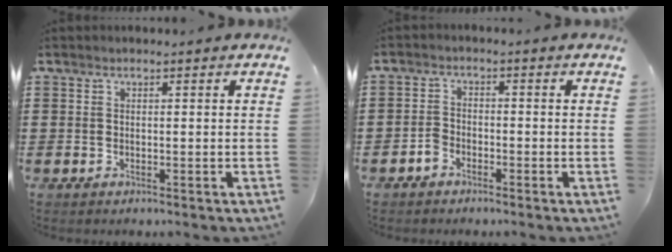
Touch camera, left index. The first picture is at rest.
{"total": 2.3, "force": [-1.7, 1.2, 0.9], "torque": [-0.019, 0.005, -0.034]}